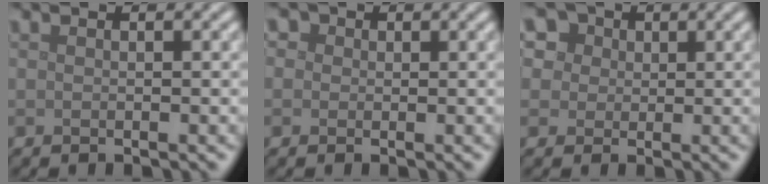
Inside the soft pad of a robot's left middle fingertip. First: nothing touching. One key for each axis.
{"total": 2.5, "fx": 1.1, "fy": 2.0, "fz": 1.0, "tx": -0.010, "ty": 0.014, "tz": -0.005}
{"total": 8.0, "fx": 4.1, "fy": 5.9, "fz": 3.4, "tx": -0.070, "ty": 0.026, "tz": 0.043}